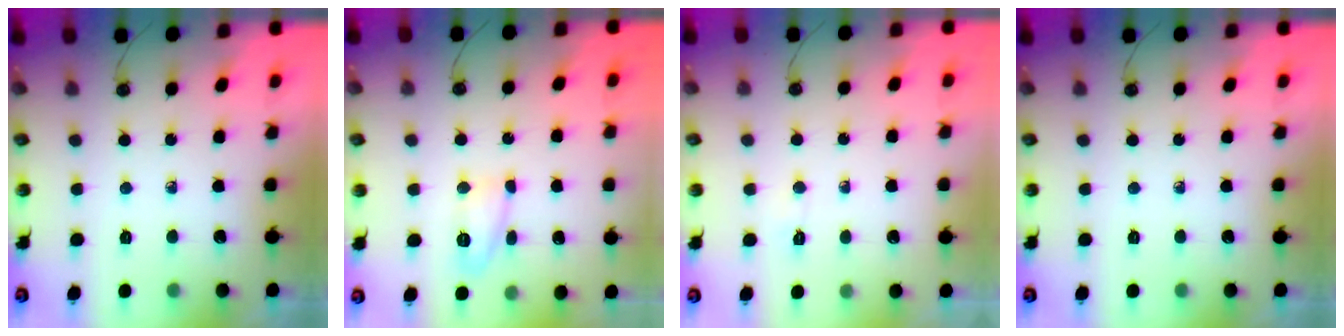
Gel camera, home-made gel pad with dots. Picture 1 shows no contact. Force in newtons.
{"total": 9.6, "press": 8.5, "slide": 4.4}
{"total": 2.3, "press": 2.3, "slide": 0.3}
{"total": 0.0}